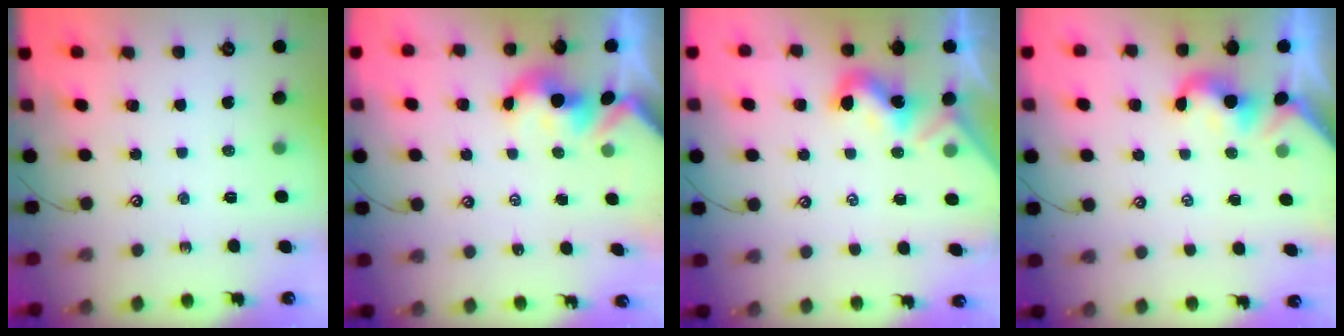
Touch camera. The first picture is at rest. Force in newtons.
{"total": 2.7, "press": 2.7, "slide": 0.6}
{"total": 2.0, "press": 1.9, "slide": 0.5}
{"total": 1.9, "press": 1.9, "slide": 0.3}